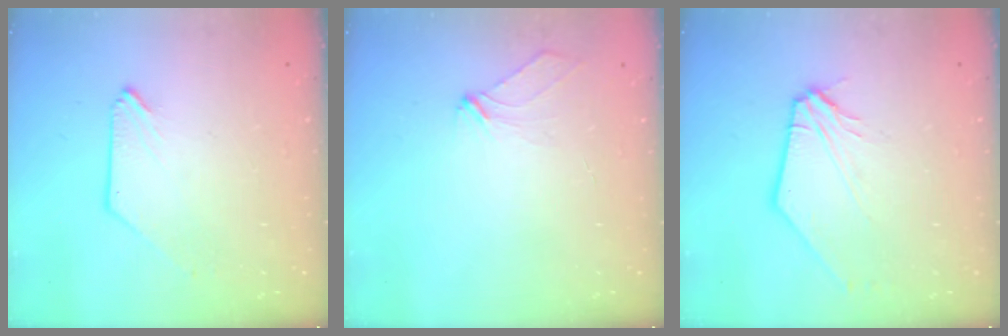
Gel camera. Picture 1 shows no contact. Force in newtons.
{"total": 4.3, "press": 4.2, "slide": 0.9}
{"total": 7.9, "press": 7.8, "slide": 1.3}